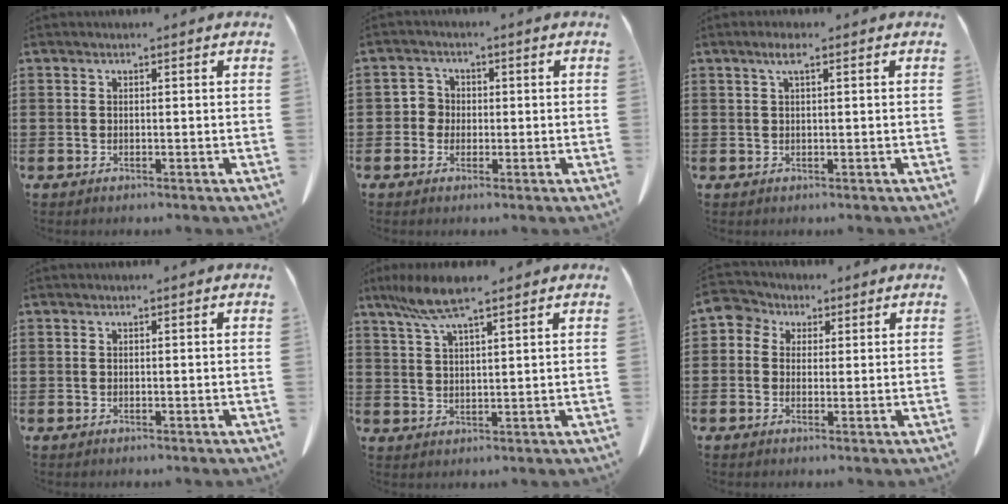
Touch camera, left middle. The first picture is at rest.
{"total": 2.7, "force": [-0.3, 2.6, 0.8], "torque": [-0.026, 0.008, -0.009]}
{"total": 2.1, "force": [0.9, 0.4, 1.9], "torque": [-0.039, 0.005, 0.014]}
{"total": 0.0}
{"total": 7.0, "force": [4.9, 1.0, 4.9], "torque": [-0.114, -0.004, 0.087]}
{"total": 3.4, "force": [1.2, 3.0, 0.9], "torque": [-0.043, 0.005, 0.016]}